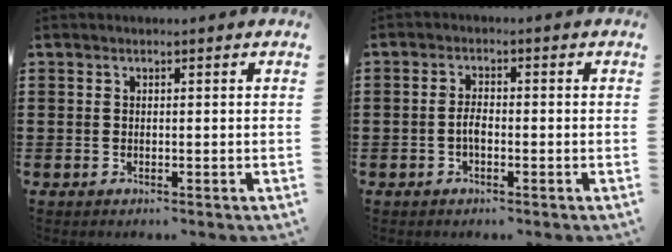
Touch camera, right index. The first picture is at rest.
{"total": 3.6, "force": [-1.3, 1.3, 3.1], "torque": [-0.070, 0.001, -0.028]}